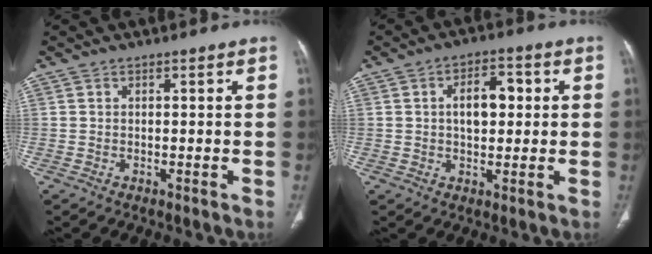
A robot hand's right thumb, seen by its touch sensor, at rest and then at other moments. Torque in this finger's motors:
{"motor_torque": [0.44, 0.18, 0.56, -0.72, 0.12]}